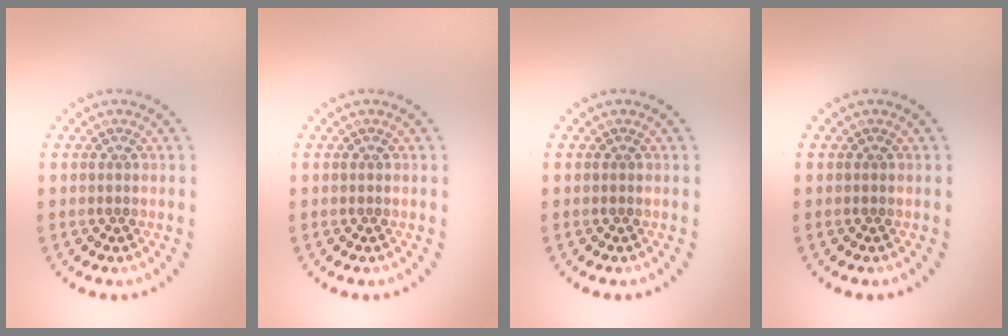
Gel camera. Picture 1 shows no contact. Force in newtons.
{"total": 0.0}
{"total": 0.0}
{"total": 0.0}